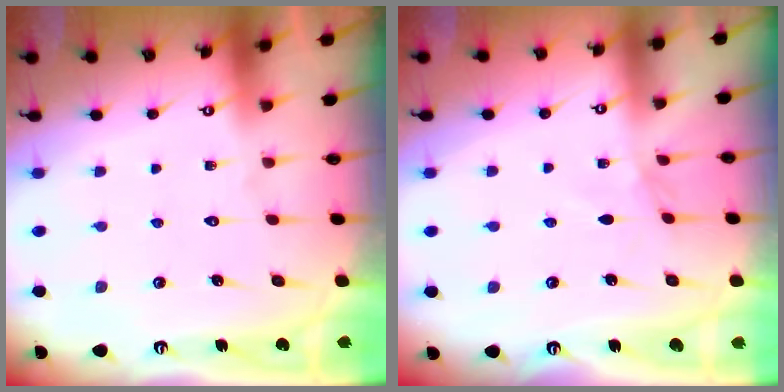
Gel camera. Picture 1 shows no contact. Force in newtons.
{"total": 2.6, "press": 2.5, "slide": 0.4}